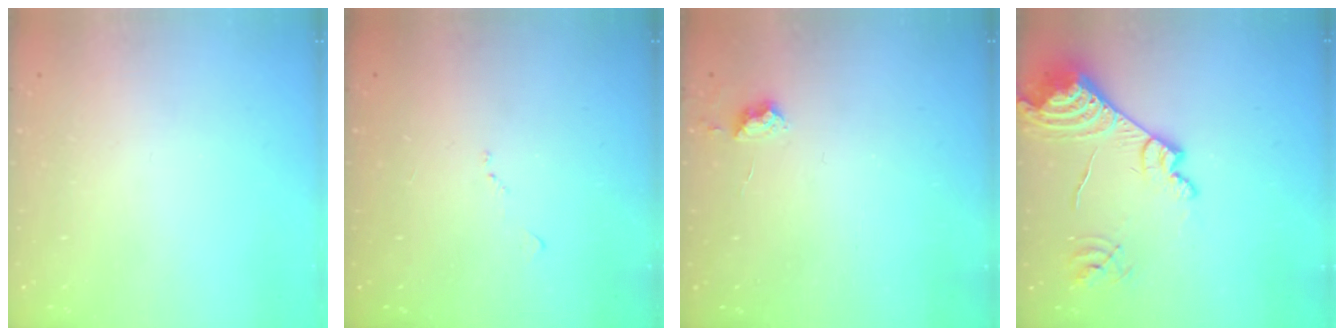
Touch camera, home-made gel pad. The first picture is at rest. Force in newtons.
{"total": 7.2, "press": 7.2, "slide": 0.9}
{"total": 4.4, "press": 4.3, "slide": 0.6}
{"total": 17.6, "press": 17.5, "slide": 1.8}